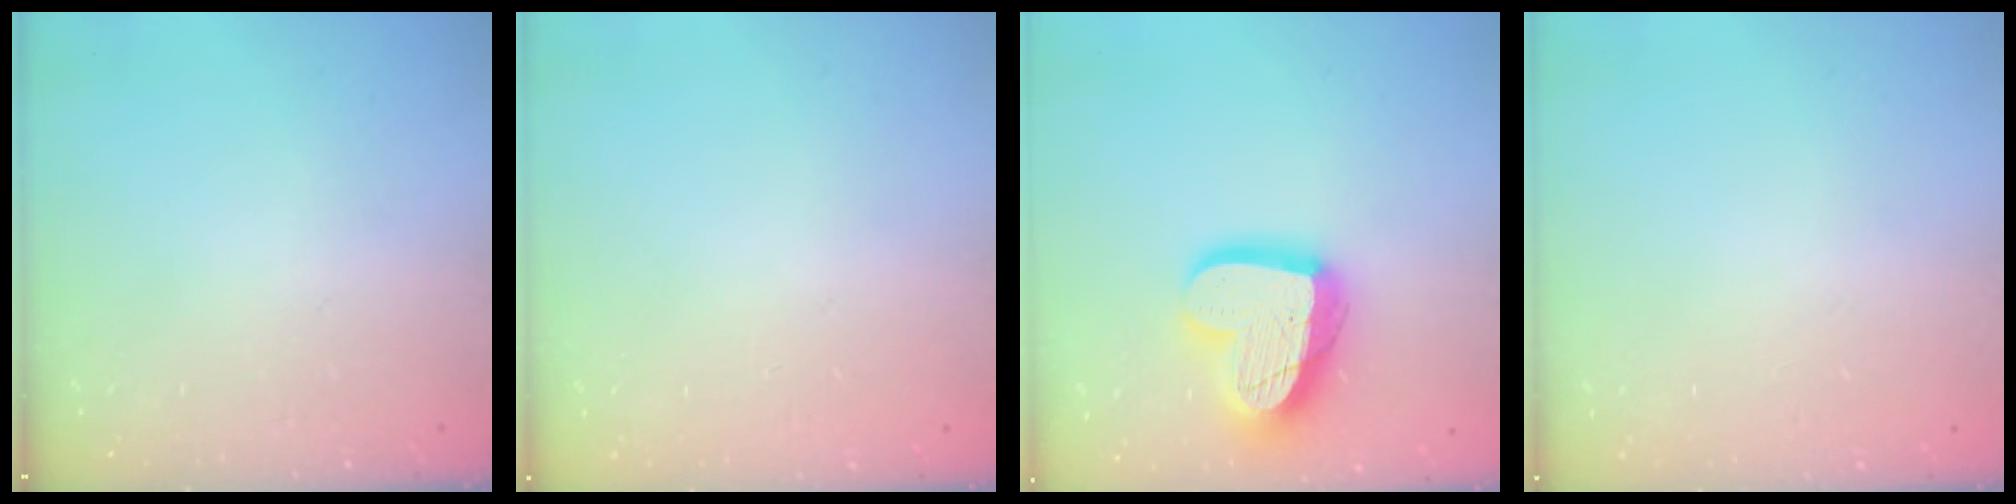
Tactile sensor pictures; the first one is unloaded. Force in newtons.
{"total": 0.0}
{"total": 19.1, "press": 19.0, "slide": 2.0}
{"total": 0.5, "press": 0.5, "slide": 0.1}